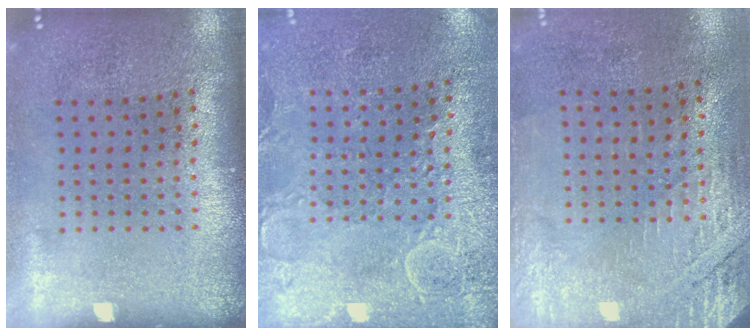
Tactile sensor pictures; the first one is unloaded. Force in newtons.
{"total": 2.7, "press": 2.5, "slide": 0.9}
{"total": 2.8, "press": 2.5, "slide": 1.4}